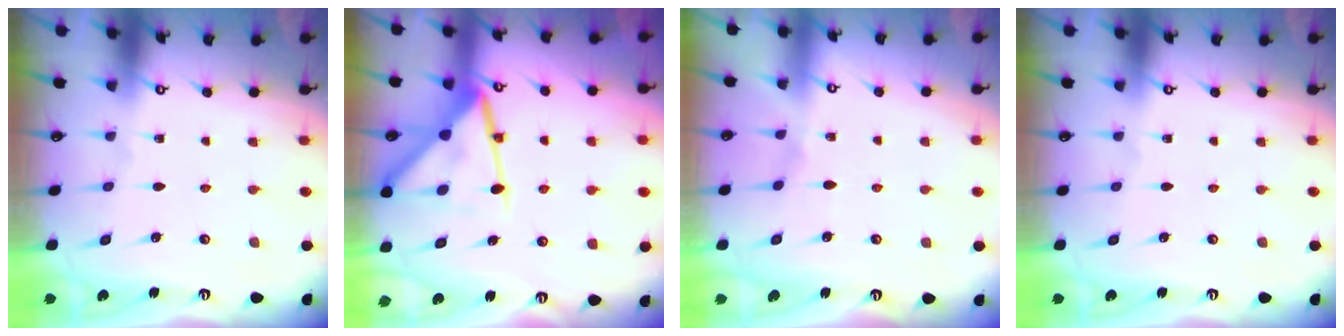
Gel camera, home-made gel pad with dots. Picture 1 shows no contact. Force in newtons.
{"total": 12.3, "press": 12.3, "slide": 0.9}
{"total": 2.8, "press": 2.8, "slide": 0.5}
{"total": 0.0}